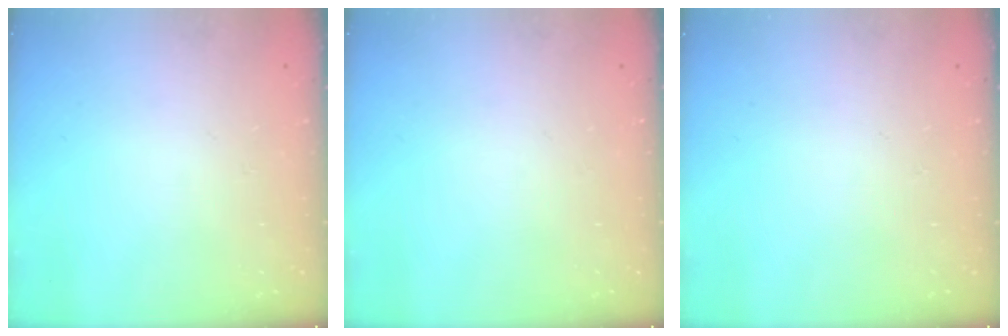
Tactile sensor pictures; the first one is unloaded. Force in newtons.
{"total": 0.0}
{"total": 0.0}